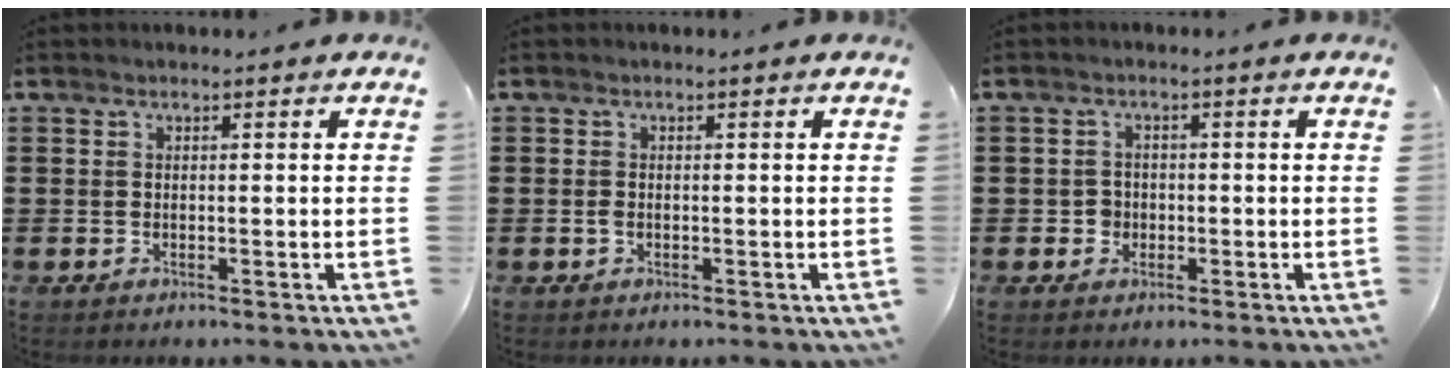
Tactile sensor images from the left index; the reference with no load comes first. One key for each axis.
{"total": 0.9, "fx": -0.2, "fy": 0.4, "fz": 0.8, "tx": -0.018, "ty": -0.001, "tz": -0.003}
{"total": 2.0, "fx": -0.5, "fy": 1.9, "fz": 0.6, "tx": -0.018, "ty": 0.004, "tz": -0.012}